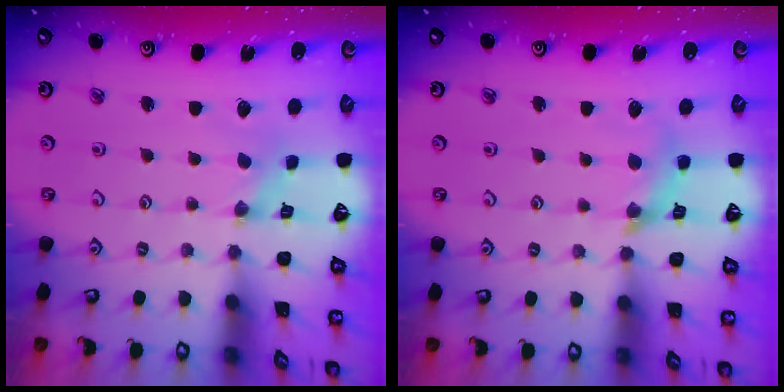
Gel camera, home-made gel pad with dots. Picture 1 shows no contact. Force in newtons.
{"total": 8.5, "press": 8.4, "slide": 1.0}